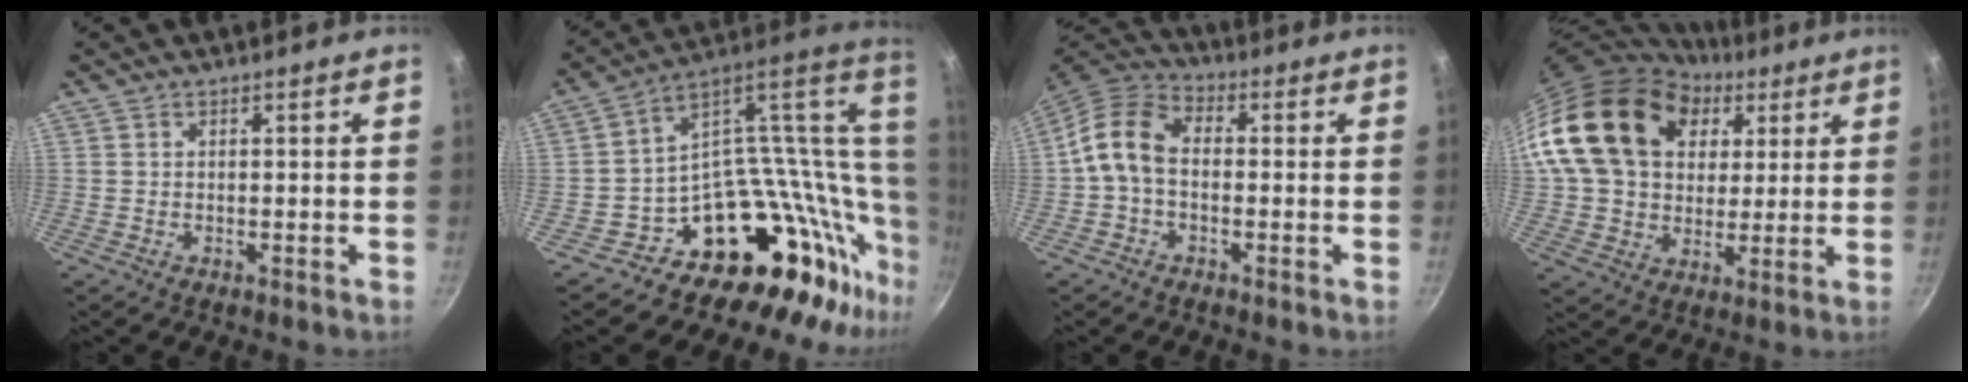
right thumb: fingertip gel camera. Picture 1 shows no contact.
{"total": 22.2, "force": [4.1, 16.6, 14.1], "torque": [-0.162, -0.033, 0.038]}
{"total": 8.9, "force": [-0.8, 6.4, 6.2], "torque": [-0.107, 0.031, -0.034]}
{"total": 22.1, "force": [7.5, 16.8, 12.4], "torque": [-0.197, 0.009, 0.128]}